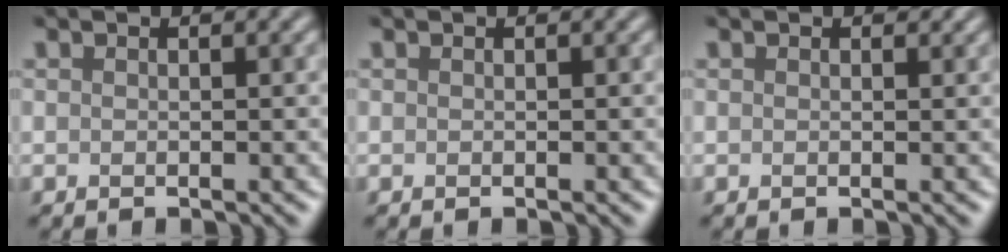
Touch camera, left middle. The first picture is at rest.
{"total": 0.0}
{"total": 0.5, "force": [0.4, 0.3, 0.3], "torque": [-0.002, -0.001, 0.004]}